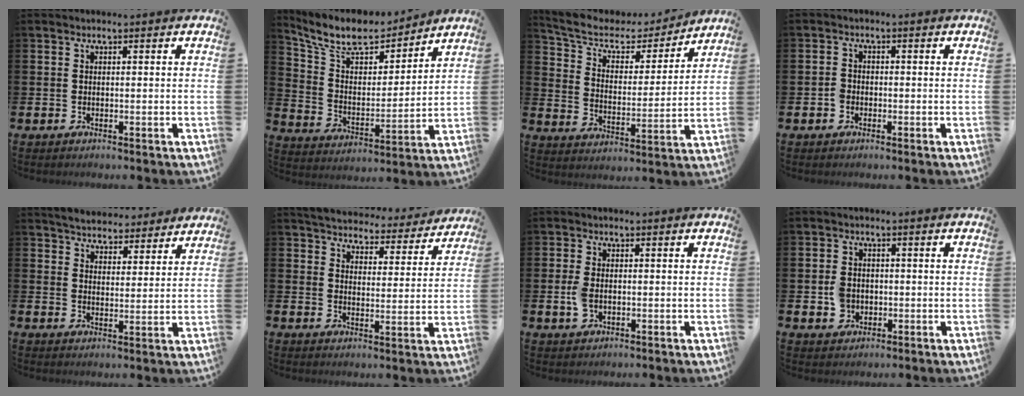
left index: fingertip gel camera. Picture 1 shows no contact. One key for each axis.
{"total": 10.4, "fx": 9.2, "fy": 3.4, "fz": 3.4, "tx": -0.104, "ty": -0.062, "tz": 0.161}
{"total": 6.8, "fx": 5.7, "fy": 3.2, "fz": 2.0, "tx": -0.078, "ty": -0.035, "tz": 0.096}
{"total": 1.6, "fx": -0.6, "fy": 1.4, "fz": 0.3, "tx": -0.008, "ty": 0.006, "tz": -0.015}
{"total": 4.6, "fx": 4.5, "fy": 0.9, "fz": -0.2, "tx": -0.016, "ty": -0.031, "tz": 0.079}
{"total": 5.1, "fx": 4.9, "fy": 1.0, "fz": 0.4, "tx": -0.023, "ty": -0.043, "tz": 0.081}
{"total": 2.7, "fx": -0.2, "fy": 1.9, "fz": 2.0, "tx": -0.040, "ty": 0.007, "tz": -0.005}
{"total": 3.3, "fx": -0.3, "fy": 2.9, "fz": 1.6, "tx": -0.028, "ty": 0.007, "tz": -0.011}